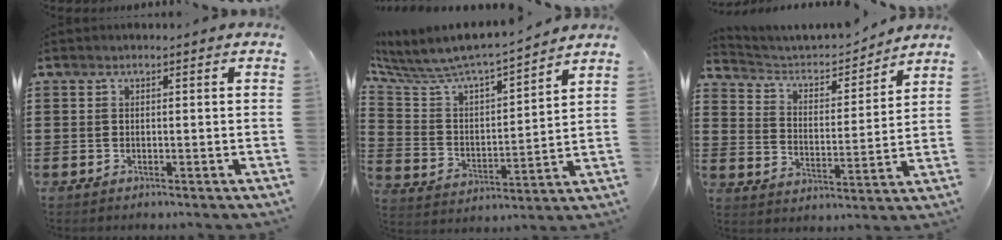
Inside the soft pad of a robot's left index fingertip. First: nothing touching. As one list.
[{"total": 5.8, "force": [5.5, 0.8, 1.7], "torque": [-0.065, -0.054, 0.088]}, {"total": 3.9, "force": [3.5, 1.2, 1.3], "torque": [-0.047, -0.031, 0.051]}]